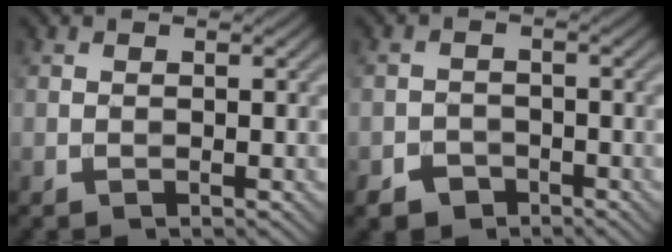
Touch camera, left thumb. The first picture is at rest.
{"total": 2.8, "force": [-2.0, 1.9, 0.6], "torque": [-0.006, -0.002, -0.039]}